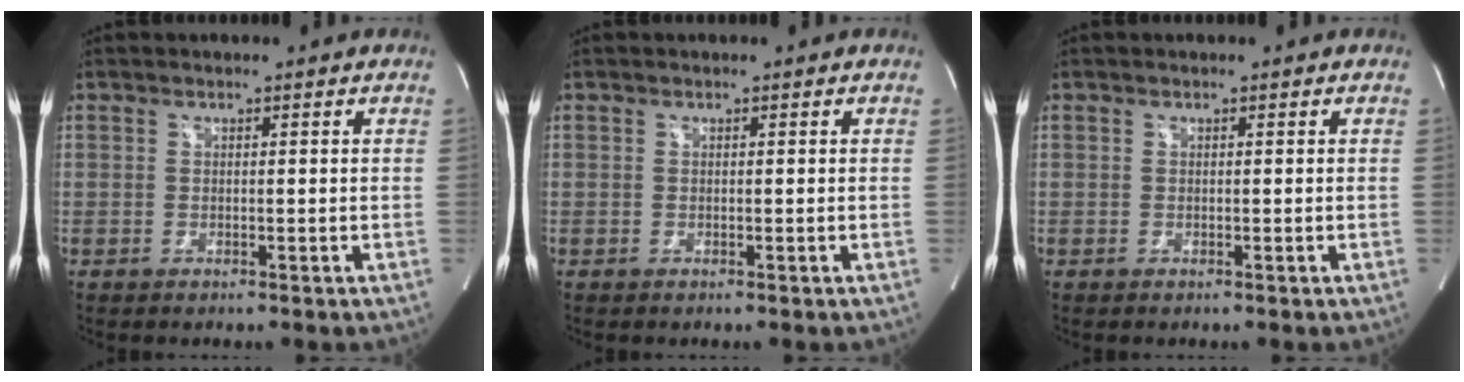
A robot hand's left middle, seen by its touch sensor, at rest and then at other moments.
{"total": 0.0}
{"total": 0.0}